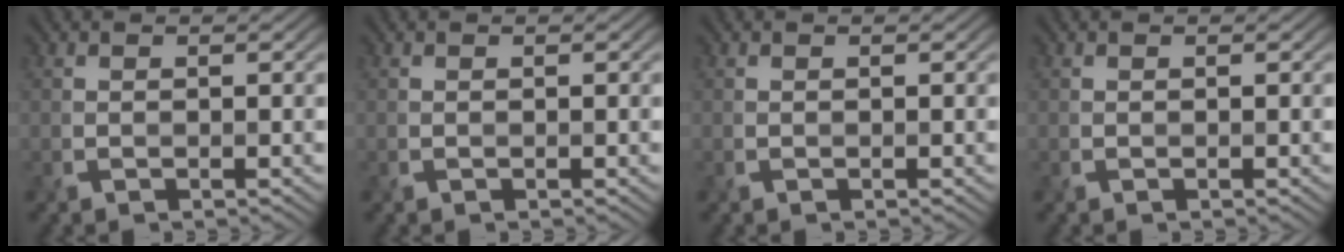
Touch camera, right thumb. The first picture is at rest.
{"total": 0.0}
{"total": 0.0}
{"total": 0.0}